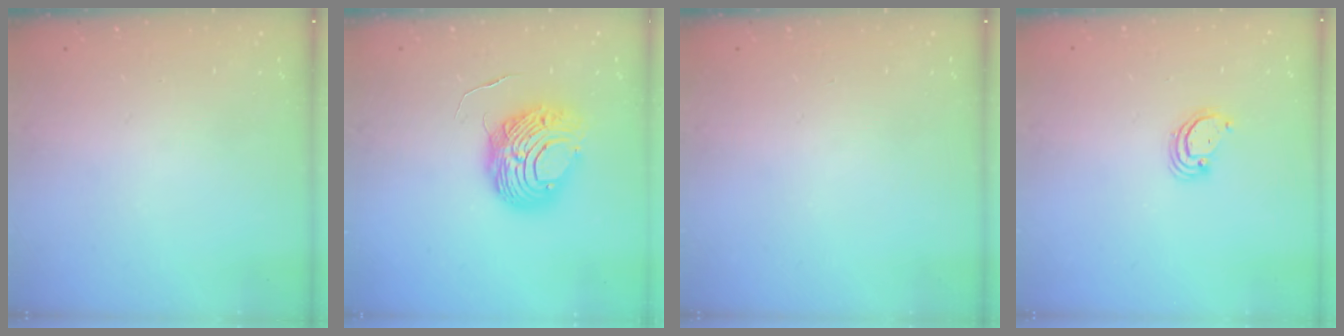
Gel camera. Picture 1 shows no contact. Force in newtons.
{"total": 9.7, "press": 9.6, "slide": 1.1}
{"total": 0.0}
{"total": 3.1, "press": 3.1, "slide": 0.3}